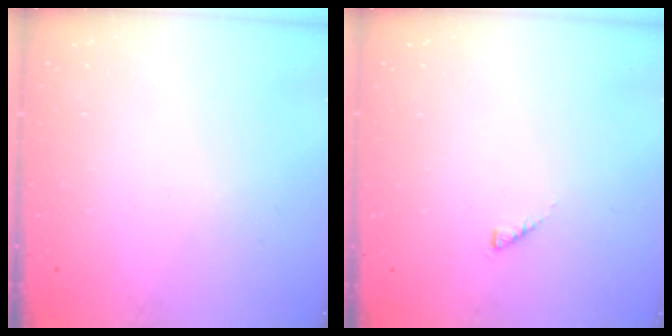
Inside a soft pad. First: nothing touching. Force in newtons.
{"total": 1.2, "press": 1.2, "slide": 0.3}